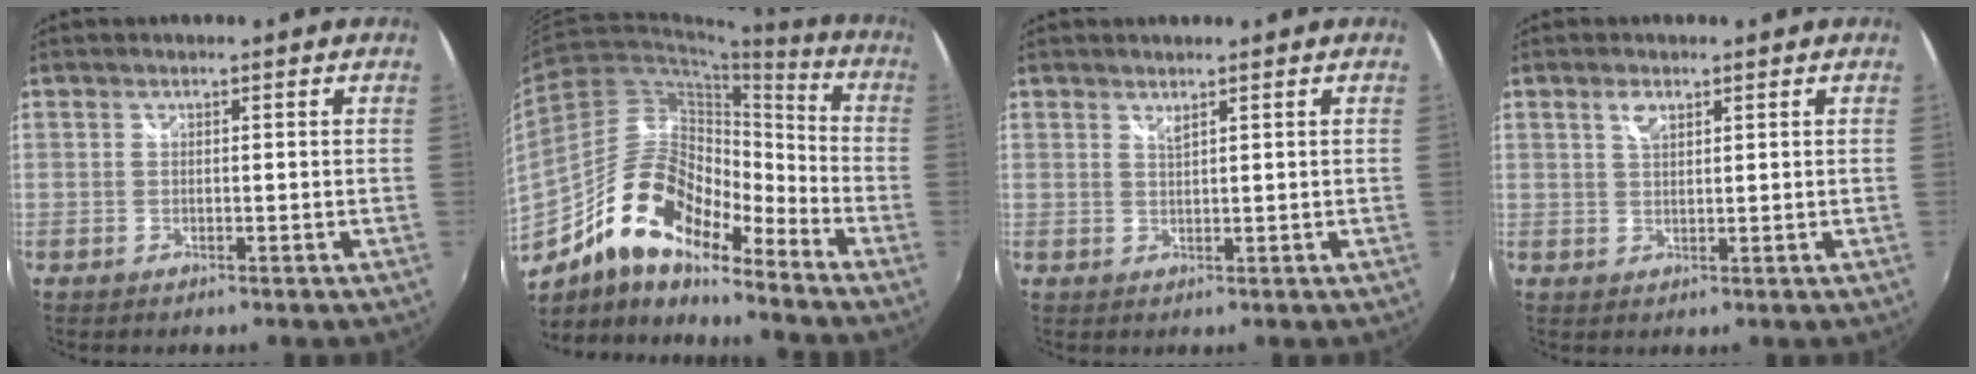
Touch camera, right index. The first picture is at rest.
{"total": 17.2, "force": [-12.4, 6.6, 10.0], "torque": [-0.184, 0.007, -0.240]}
{"total": 1.1, "force": [0.9, 0.0, 0.5], "torque": [-0.010, 0.000, 0.016]}
{"total": 2.4, "force": [1.4, 1.0, 1.7], "torque": [-0.030, 0.002, 0.023]}